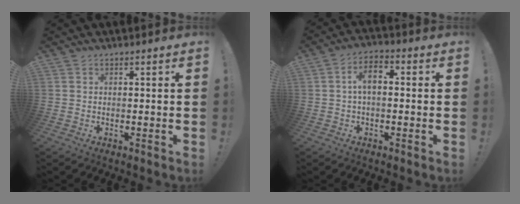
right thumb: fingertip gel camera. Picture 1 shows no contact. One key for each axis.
{"total": 5.9, "fx": 0.1, "fy": 3.0, "fz": 5.1, "tx": -0.091, "ty": 0.009, "tz": 0.004}